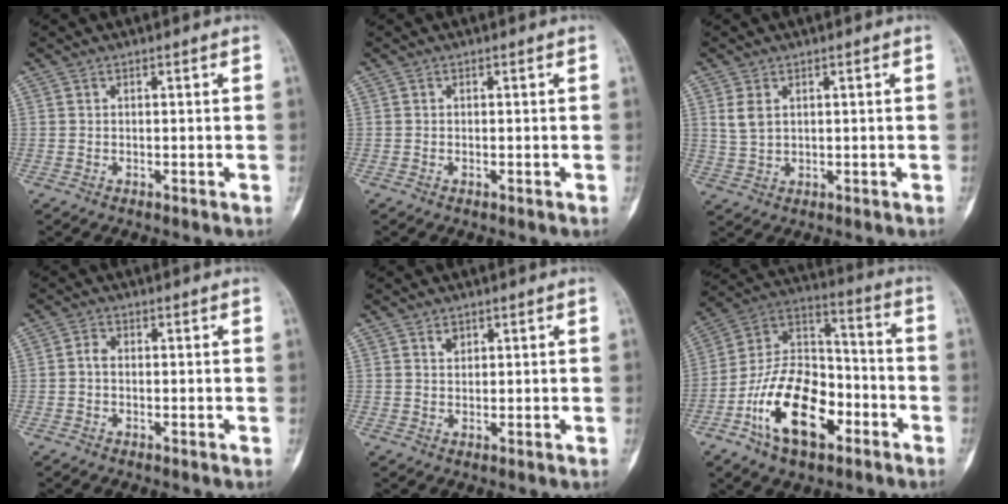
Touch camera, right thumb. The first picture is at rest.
{"total": 0.0}
{"total": 3.7, "force": [1.4, 2.4, 2.5], "torque": [-0.049, -0.002, 0.038]}
{"total": 1.7, "force": [-0.3, 1.2, 1.2], "torque": [-0.016, 0.003, -0.010]}
{"total": 1.7, "force": [1.0, 1.1, 0.7], "torque": [-0.002, -0.006, 0.017]}
{"total": 19.7, "force": [-8.3, 11.3, 13.9], "torque": [-0.212, 0.067, -0.146]}